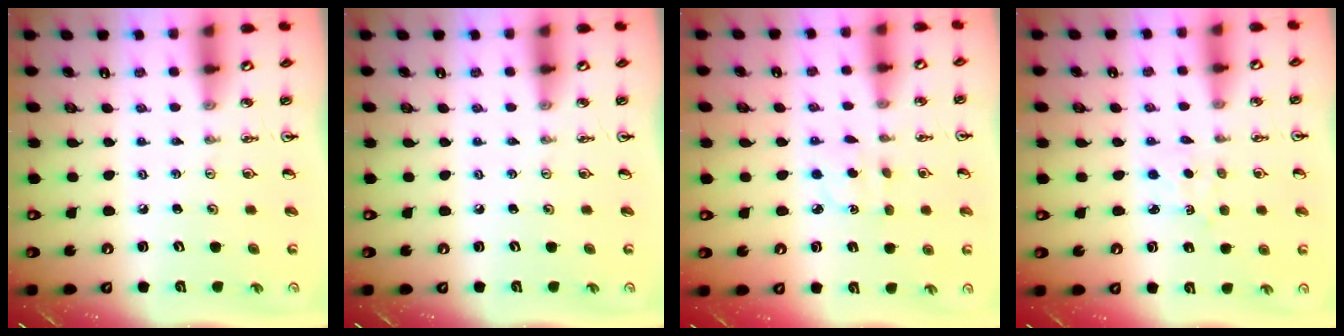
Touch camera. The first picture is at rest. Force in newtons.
{"total": 0.0}
{"total": 3.0, "press": 2.9, "slide": 0.8}
{"total": 2.3, "press": 2.3, "slide": 0.2}